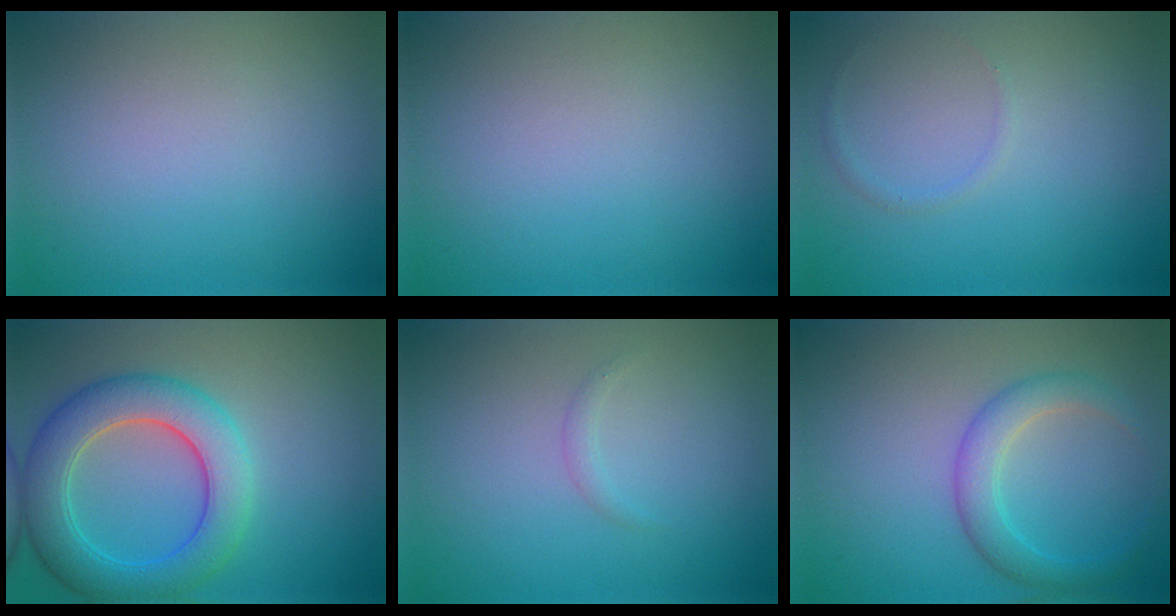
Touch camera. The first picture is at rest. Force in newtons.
{"total": 0.0}
{"total": 0.6, "press": 0.6, "slide": 0.0}
{"total": 6.7, "press": 6.7, "slide": 0.2}
{"total": 0.6, "press": 0.6, "slide": 0.0}
{"total": 3.0, "press": 3.0, "slide": 0.2}